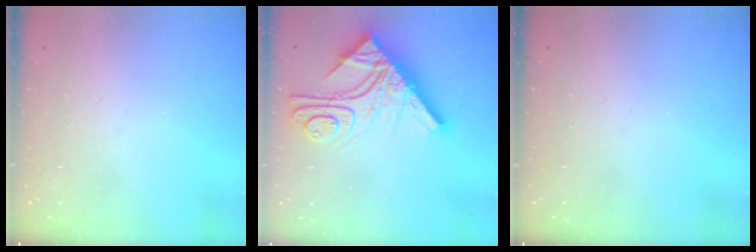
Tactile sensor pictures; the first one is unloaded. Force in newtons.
{"total": 21.2, "press": 21.1, "slide": 1.8}
{"total": 0.0}